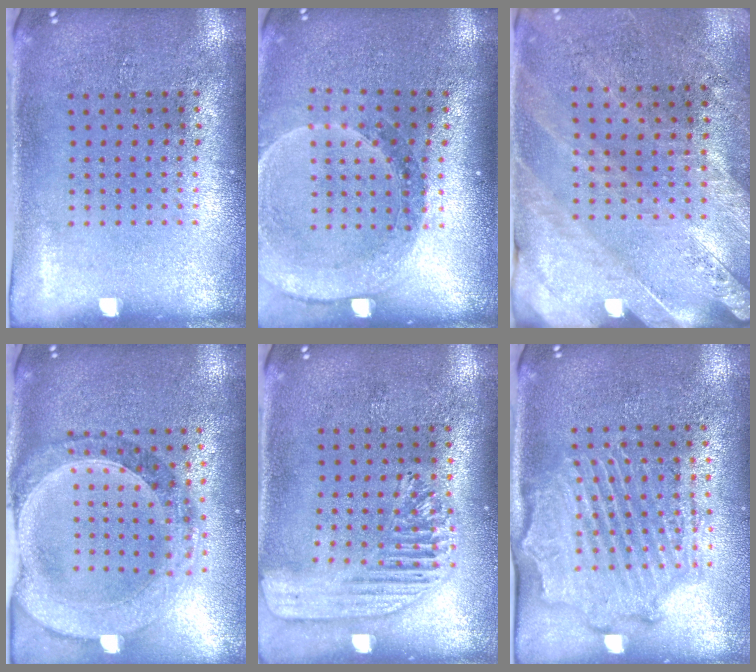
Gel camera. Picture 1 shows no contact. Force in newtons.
{"total": 1.5, "press": 1.5, "slide": 0.1}
{"total": 2.5, "press": 2.3, "slide": 0.8}
{"total": 1.4, "press": 1.4, "slide": 0.3}
{"total": 1.7, "press": 1.5, "slide": 0.8}
{"total": 2.1, "press": 2.1, "slide": 0.5}